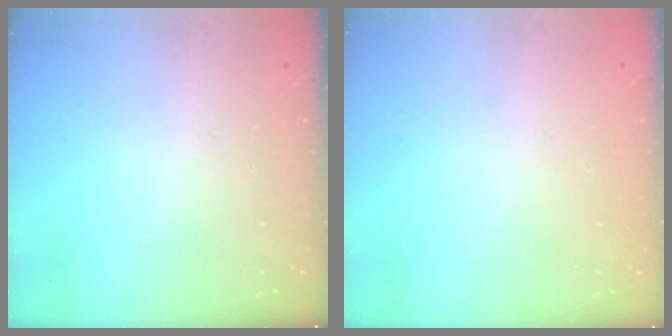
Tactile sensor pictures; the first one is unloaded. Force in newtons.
{"total": 0.6, "press": 0.6, "slide": 0.1}